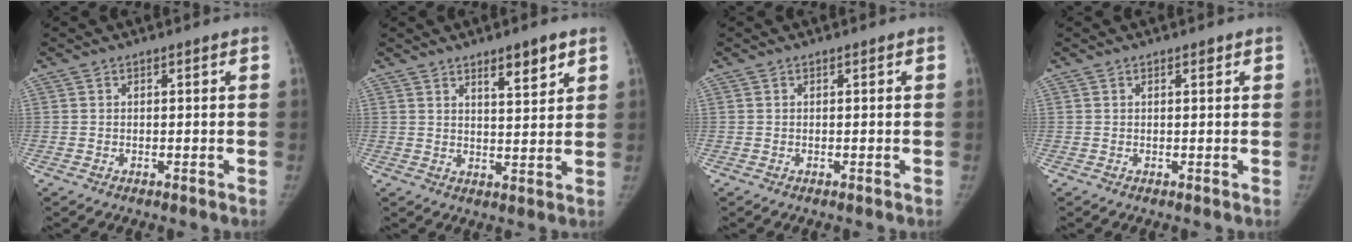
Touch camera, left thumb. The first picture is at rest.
{"total": 6.0, "force": [3.6, 1.6, 4.4], "torque": [-0.055, -0.023, 0.056]}
{"total": 0.0}
{"total": 0.7, "force": [0.4, 0.3, 0.5], "torque": [-0.006, -0.001, 0.006]}